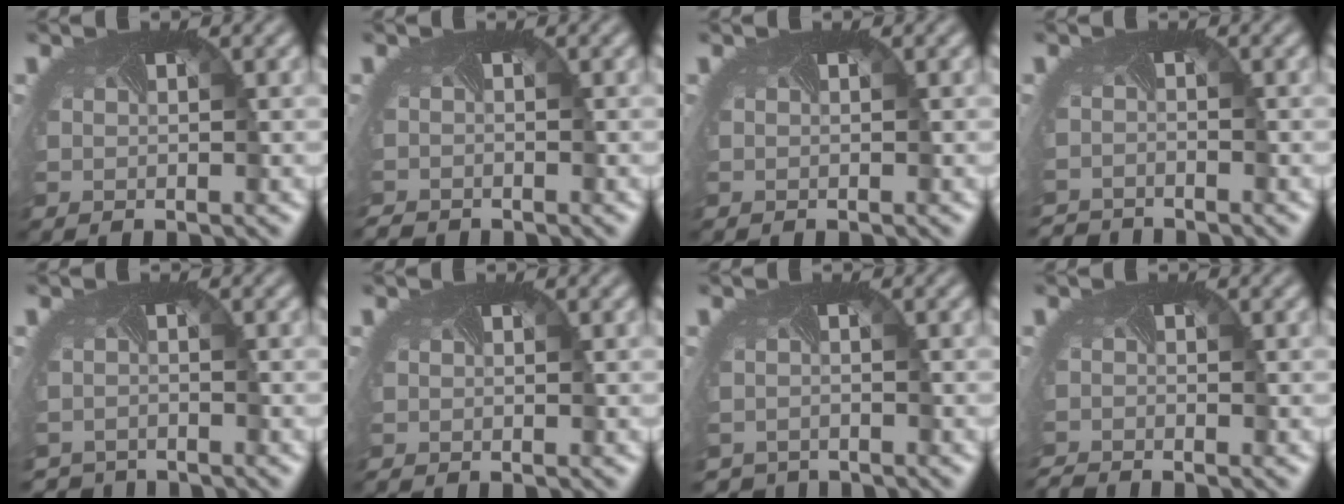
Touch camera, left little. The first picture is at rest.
{"total": 1.6, "force": [-1.6, 0.1, -0.4], "torque": [-0.001, -0.013, -0.030]}
{"total": 0.0}
{"total": 2.6, "force": [-2.5, -0.2, -0.6], "torque": [0.002, -0.018, -0.050]}
{"total": 2.6, "force": [-2.4, 0.2, -0.8], "torque": [0.010, -0.018, -0.043]}
{"total": 0.5, "force": [-0.5, -0.2, -0.1], "torque": [-0.003, -0.003, -0.007]}
{"total": 2.1, "force": [-1.9, 0.3, -0.7], "torque": [0.010, -0.016, -0.032]}
{"total": 2.0, "force": [-1.9, -0.4, -0.4], "torque": [-0.004, -0.018, -0.042]}